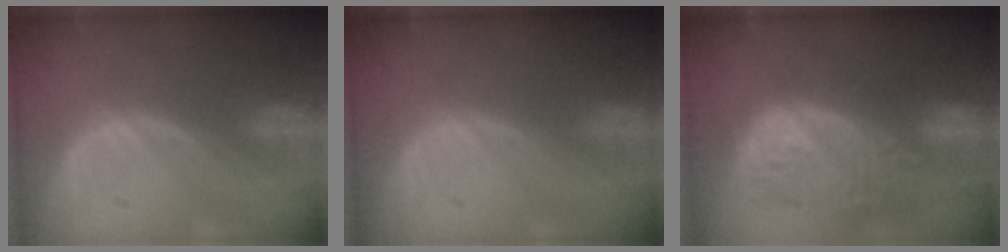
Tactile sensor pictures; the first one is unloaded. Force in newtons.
{"total": 0.0}
{"total": 12.4, "press": 10.8, "slide": 6.0}